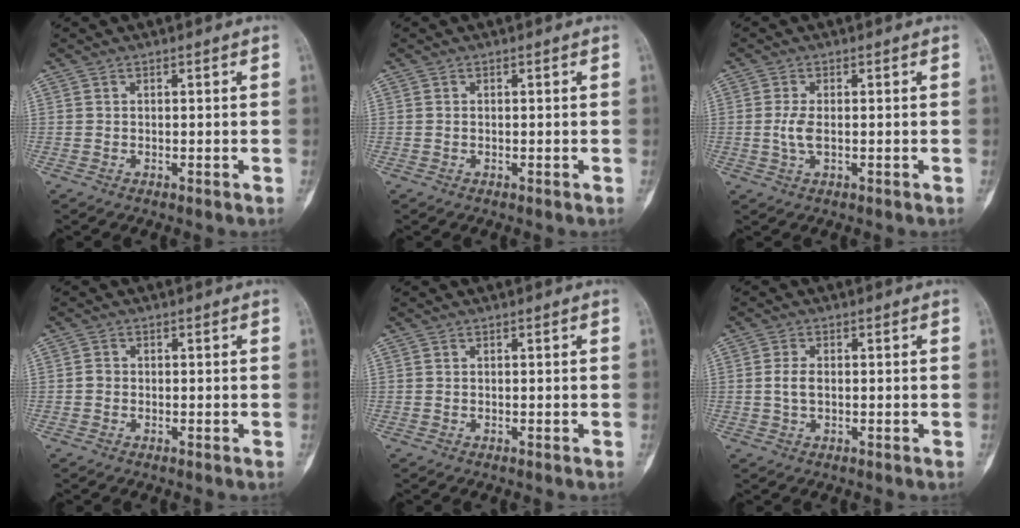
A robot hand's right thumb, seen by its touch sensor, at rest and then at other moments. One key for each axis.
{"total": 0.0}
{"total": 3.0, "fx": -0.2, "fy": 1.2, "fz": 2.7, "tx": -0.068, "ty": -0.003, "tz": -0.005}
{"total": 1.2, "fx": -0.3, "fy": 1.1, "fz": 0.5, "tx": -0.004, "ty": 0.004, "tz": -0.007}
{"total": 0.0}
{"total": 2.7, "fx": -0.1, "fy": 1.6, "fz": 2.2, "tx": -0.049, "ty": 0.003, "tz": -0.003}